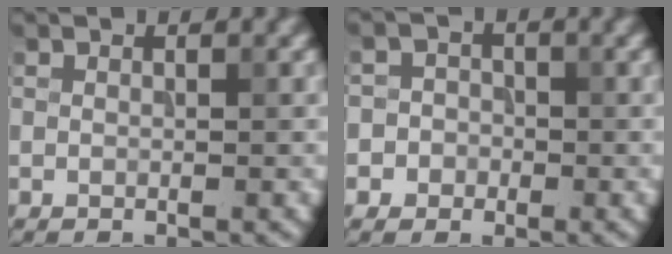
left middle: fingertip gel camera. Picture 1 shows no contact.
{"total": 2.9, "force": [-0.8, 2.8, 0.3], "torque": [0.031, 0.011, -0.034]}